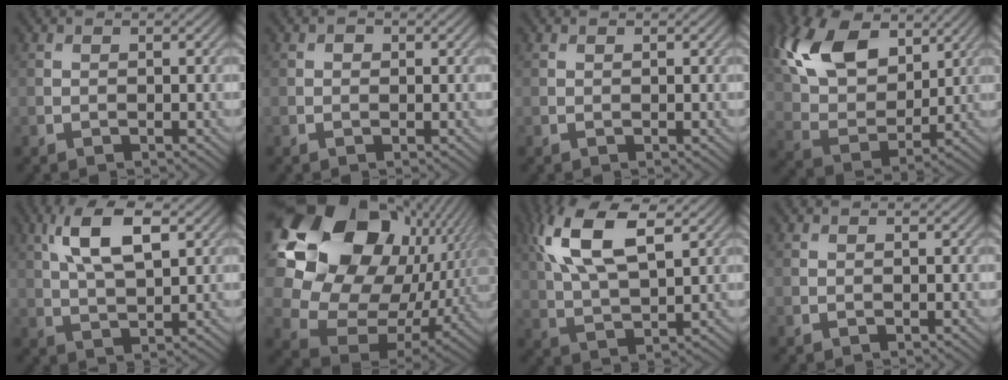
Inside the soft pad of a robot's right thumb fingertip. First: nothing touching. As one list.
[{"total": 0.6, "force": [0.0, 0.5, 0.2], "torque": [0.000, -0.004, -0.003]}, {"total": 0.0}, {"total": 14.7, "force": [7.0, 8.6, 9.7], "torque": [-0.223, 0.025, 0.126]}, {"total": 8.7, "force": [3.4, 3.6, 7.2], "torque": [-0.148, 0.012, 0.064]}, {"total": 22.4, "force": [6.8, 16.9, 13.0], "torque": [-0.326, 0.020, 0.147]}, {"total": 12.3, "force": [5.3, 5.1, 9.9], "torque": [-0.219, 0.012, 0.100]}, {"total": 0.0}]